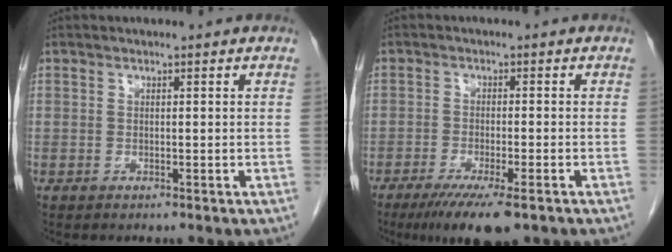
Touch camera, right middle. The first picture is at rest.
{"total": 8.9, "force": [-6.1, 1.4, 6.4], "torque": [-0.098, -0.020, -0.093]}